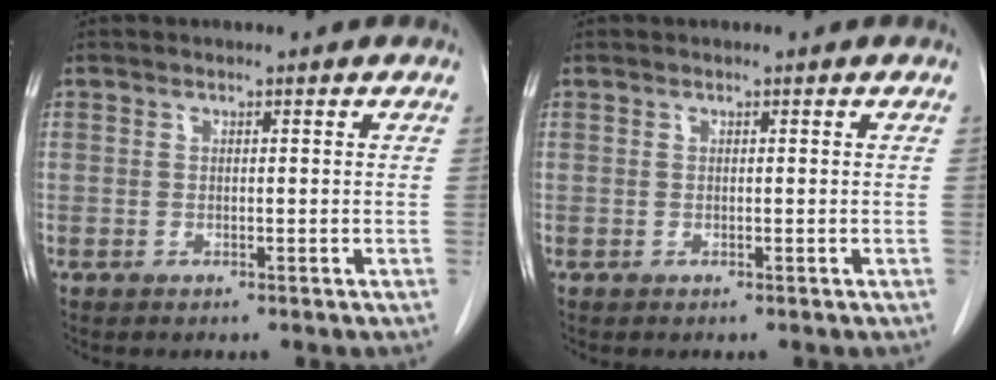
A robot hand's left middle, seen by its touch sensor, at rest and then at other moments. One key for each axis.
{"total": 0.0}